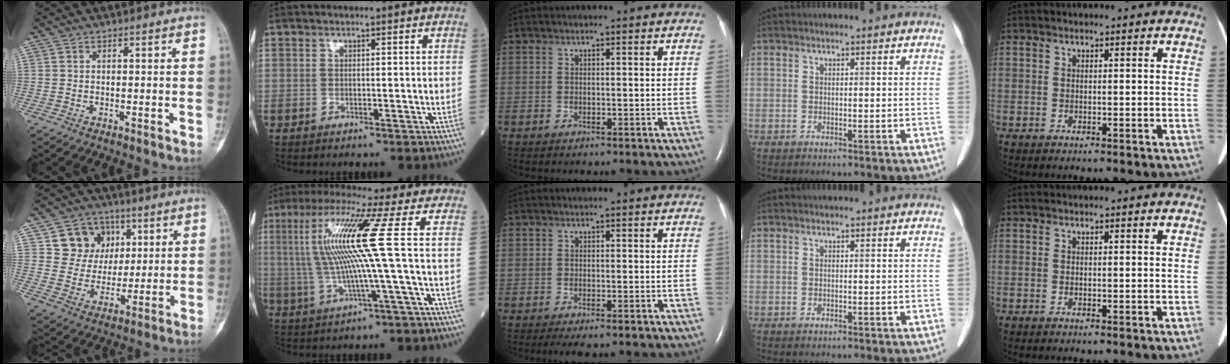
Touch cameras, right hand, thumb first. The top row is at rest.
{"thumb": {"total": 11.4, "force": [4.4, 10.0, 3.5], "torque": [-0.012, -0.008, 0.075]}, "index": {"total": 11.6, "force": [1.5, -1.7, 11.4], "torque": [-0.231, 0.015, 0.026]}, "middle": {"total": 1.5, "force": [-0.9, 0.1, 1.2], "torque": [-0.027, -0.008, -0.016]}}